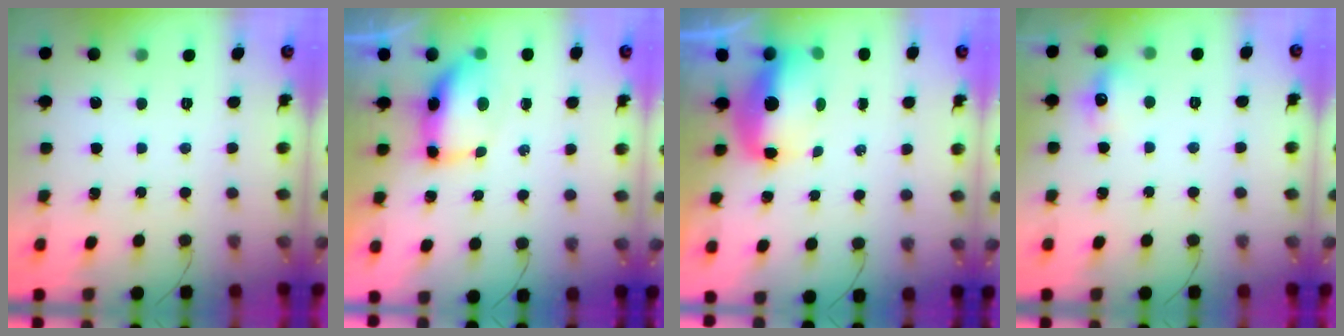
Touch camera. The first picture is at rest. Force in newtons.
{"total": 8.4, "press": 8.2, "slide": 1.9}
{"total": 8.6, "press": 8.5, "slide": 1.0}
{"total": 7.2, "press": 7.0, "slide": 1.6}